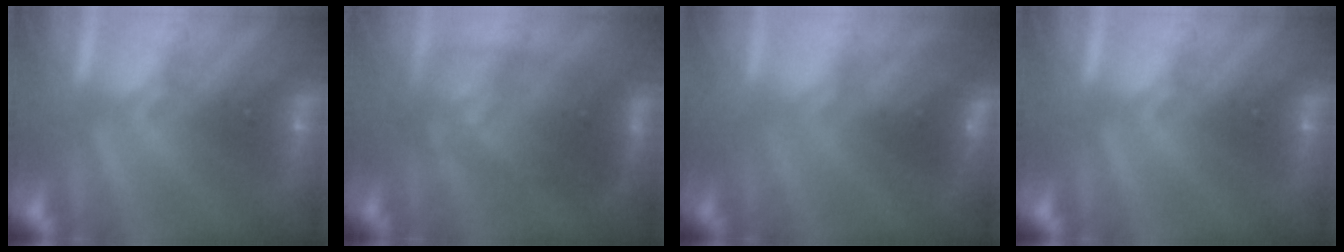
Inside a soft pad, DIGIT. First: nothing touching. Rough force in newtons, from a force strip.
{"total": 3.6}
{"total": 3.0}
{"total": 0.0}